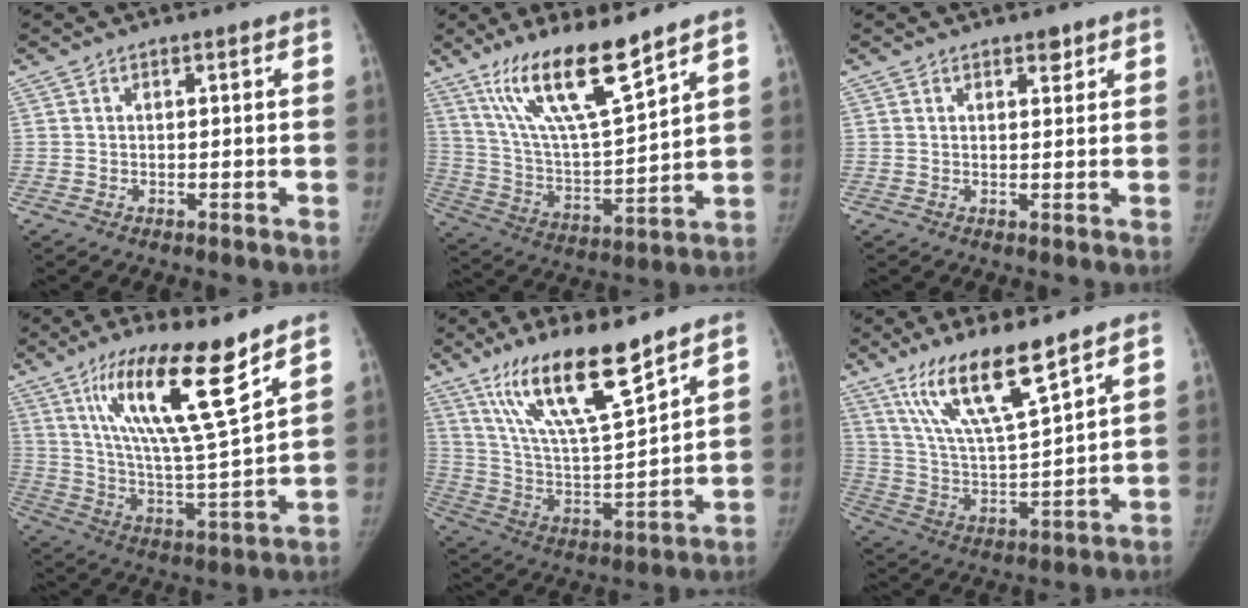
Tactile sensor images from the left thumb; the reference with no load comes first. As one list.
[{"total": 16.7, "force": [11.7, 2.7, 11.6], "torque": [-0.198, -0.065, 0.229]}, {"total": 1.8, "force": [1.3, 0.9, 1.0], "torque": [-0.002, -0.007, 0.016]}, {"total": 18.9, "force": [11.3, 2.3, 15.0], "torque": [-0.244, -0.065, 0.204]}, {"total": 17.6, "force": [12.2, 3.3, 12.2], "torque": [-0.203, -0.066, 0.234]}, {"total": 14.8, "force": [10.1, 2.3, 10.5], "torque": [-0.188, -0.058, 0.204]}]